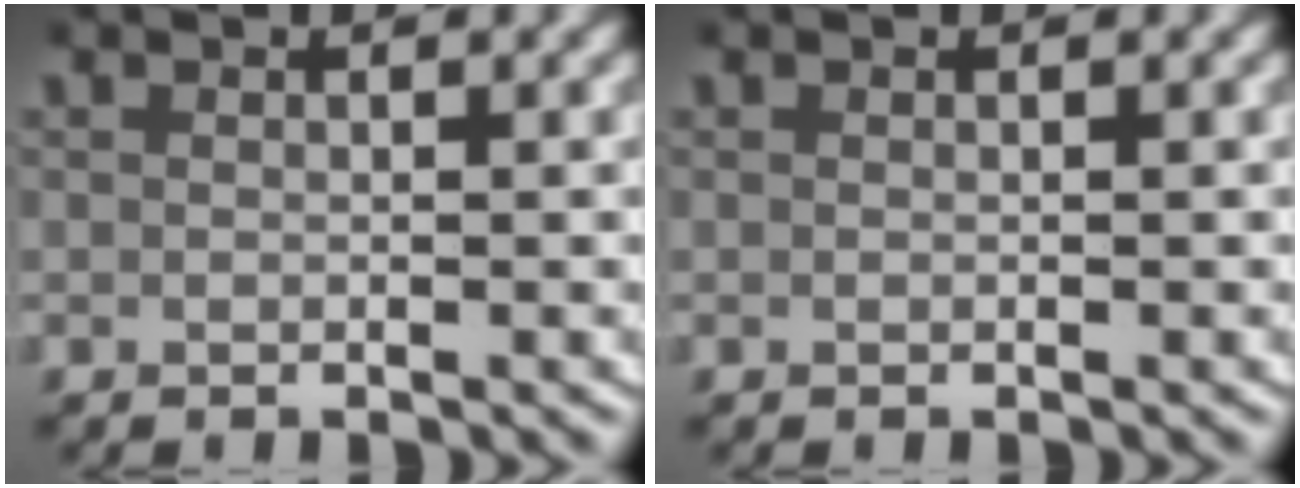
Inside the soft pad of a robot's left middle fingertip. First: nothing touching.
{"total": 0.0}